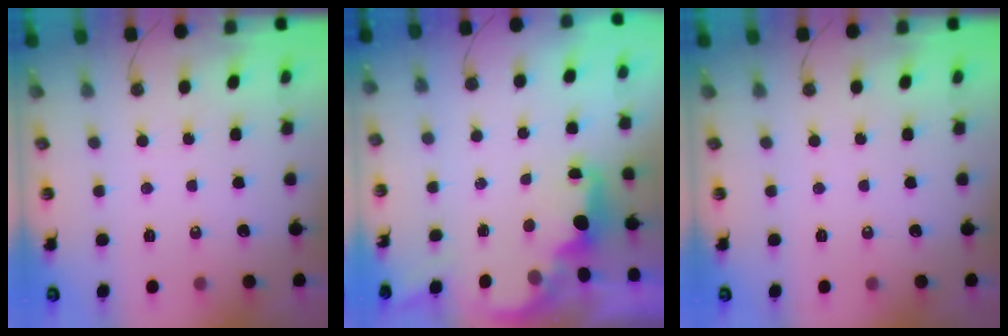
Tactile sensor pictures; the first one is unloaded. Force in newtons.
{"total": 2.2, "press": 2.1, "slide": 0.8}
{"total": 0.0}